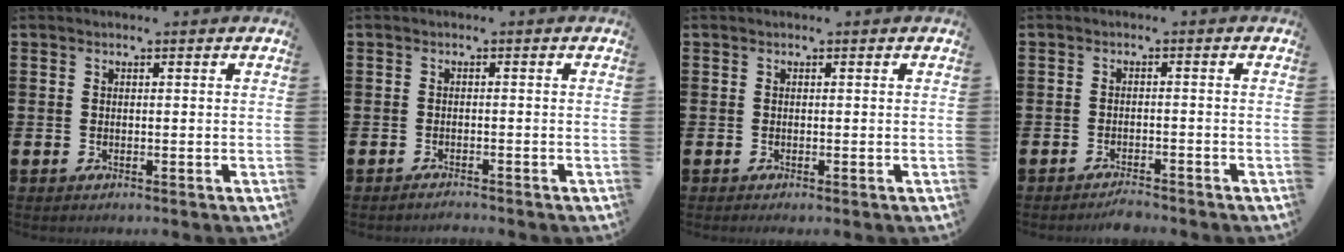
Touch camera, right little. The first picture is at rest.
{"total": 1.0, "force": [-1.0, 0.0, 0.2], "torque": [-0.006, -0.002, -0.020]}
{"total": 0.0}
{"total": 1.7, "force": [-1.7, 0.1, 0.3], "torque": [-0.010, 0.004, -0.034]}